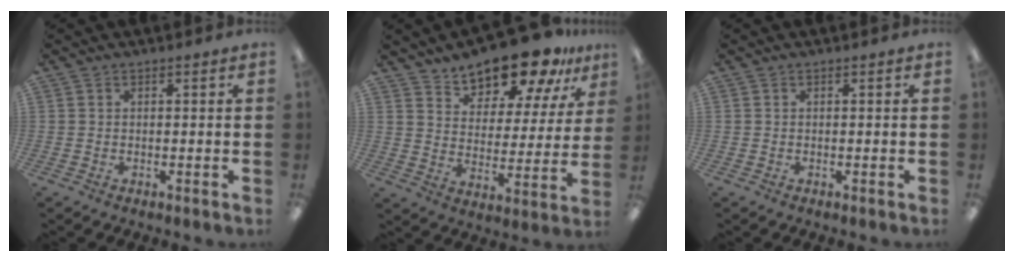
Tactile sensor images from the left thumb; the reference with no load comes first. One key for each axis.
{"total": 15.4, "fx": 13.5, "fy": 5.5, "fz": 4.9, "tx": -0.089, "ty": -0.099, "tz": 0.241}
{"total": 0.0}